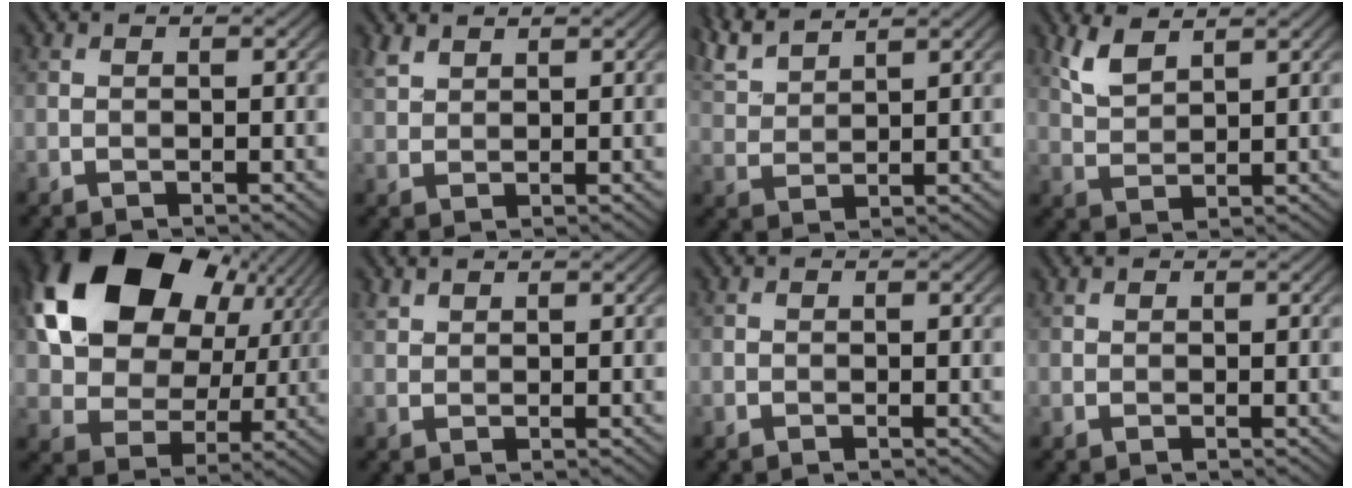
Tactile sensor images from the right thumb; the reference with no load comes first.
{"total": 2.4, "force": [1.9, 1.0, 1.0], "torque": [-0.027, 0.003, 0.046]}
{"total": 5.3, "force": [4.6, 1.0, 2.4], "torque": [-0.071, 0.014, 0.101]}
{"total": 4.1, "force": [2.9, 1.3, 2.6], "torque": [-0.072, 0.002, 0.066]}
{"total": 18.9, "force": [6.8, 13.3, 11.5], "torque": [-0.233, 0.016, 0.128]}
{"total": 1.5, "force": [1.3, 0.5, 0.4], "torque": [-0.014, 0.002, 0.032]}
{"total": 0.0}
{"total": 0.5, "force": [0.5, 0.1, 0.1], "torque": [-0.007, 0.002, 0.014]}